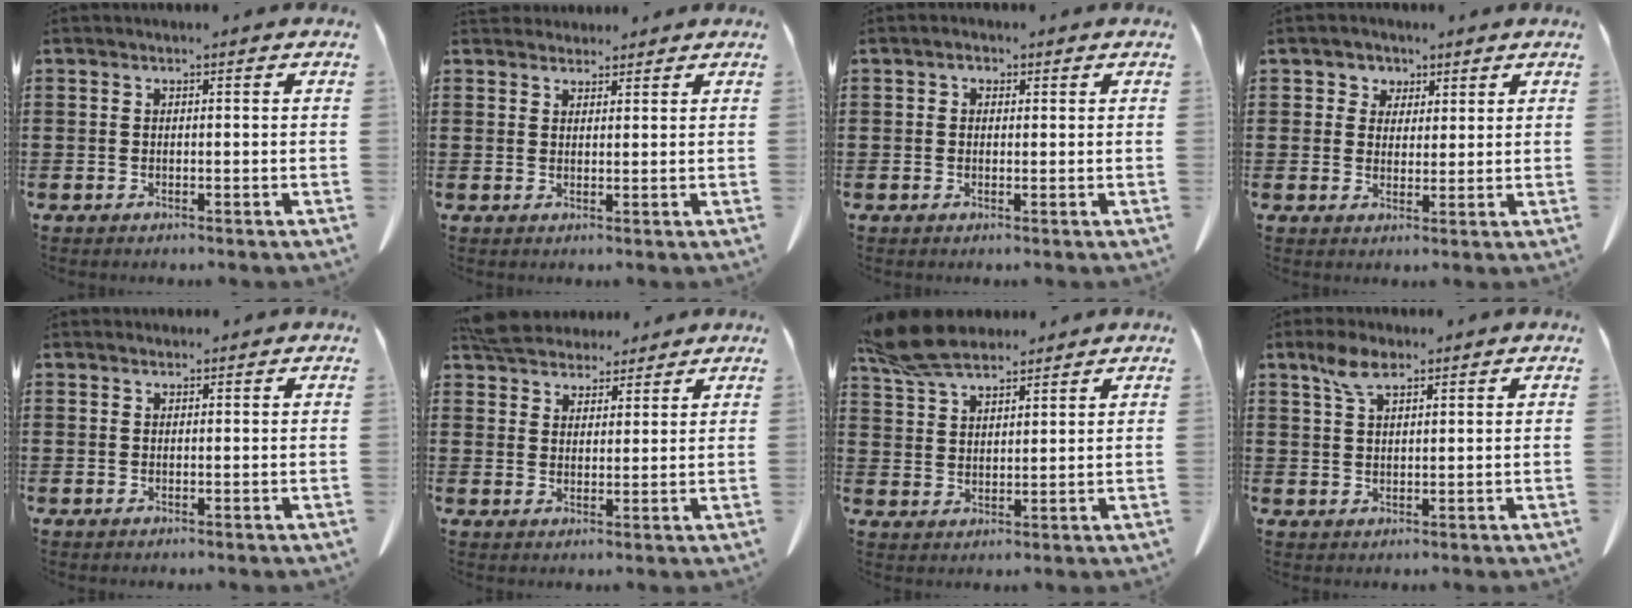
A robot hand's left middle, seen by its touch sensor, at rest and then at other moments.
{"total": 2.6, "force": [2.4, 0.9, 0.2], "torque": [-0.001, -0.005, 0.046]}
{"total": 1.4, "force": [0.6, 1.0, 0.8], "torque": [-0.019, 0.006, 0.010]}
{"total": 3.2, "force": [1.8, 2.7, 0.0], "torque": [-0.010, 0.009, 0.031]}
{"total": 0.7, "force": [0.7, 0.2, 0.0], "torque": [-0.002, -0.001, 0.015]}
{"total": 5.5, "force": [5.2, 1.7, 0.7], "torque": [-0.033, -0.008, 0.101]}
{"total": 8.7, "force": [7.2, 2.8, 4.1], "torque": [-0.102, -0.008, 0.138]}
{"total": 4.7, "force": [2.9, 1.8, 3.2], "torque": [-0.072, 0.005, 0.053]}